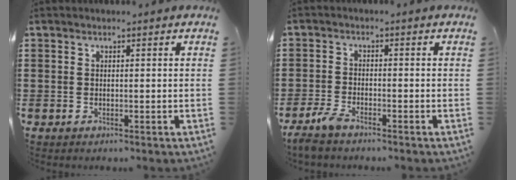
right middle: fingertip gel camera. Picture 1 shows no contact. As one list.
[{"total": 3.3, "force": [-2.7, 0.7, 1.7], "torque": [-0.051, -0.001, -0.061]}]